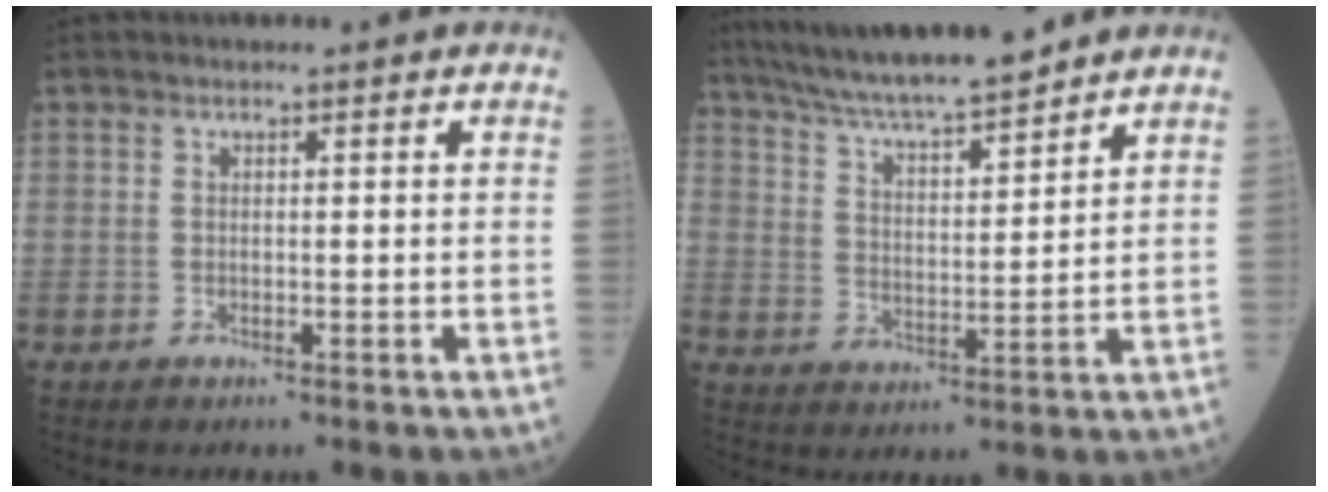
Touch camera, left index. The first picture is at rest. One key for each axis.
{"total": 14.6, "fx": 13.0, "fy": 1.1, "fz": 6.6, "tx": -0.119, "ty": 0.014, "tz": 0.221}